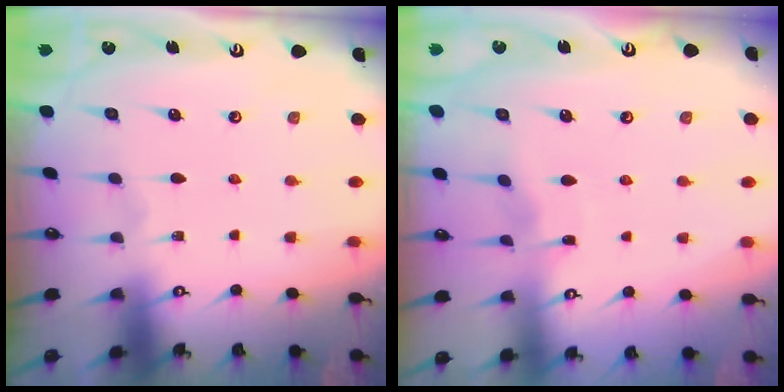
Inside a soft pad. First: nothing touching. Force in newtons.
{"total": 3.2, "press": 3.2, "slide": 0.1}